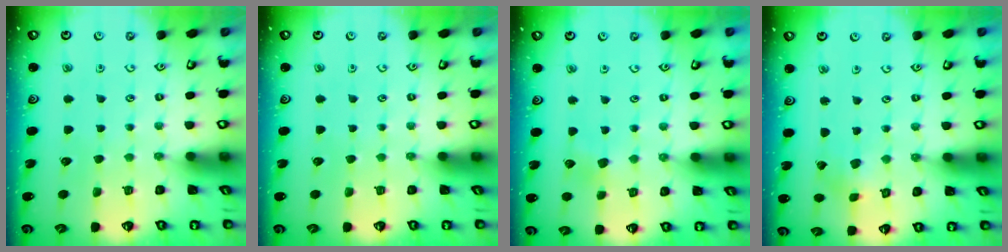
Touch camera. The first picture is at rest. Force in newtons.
{"total": 0.0}
{"total": 4.4, "press": 4.4, "slide": 0.3}
{"total": 0.7, "press": 0.7, "slide": 0.1}